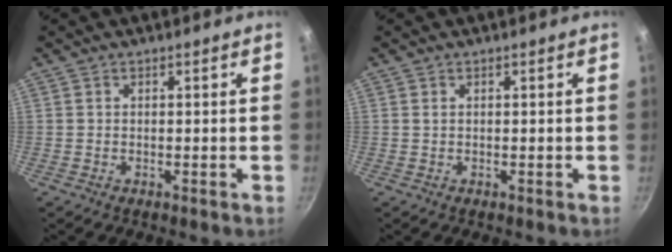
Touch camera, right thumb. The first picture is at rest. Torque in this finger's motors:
{"motor_torque": [0.03, 0.23, -0.02, 0.40, -0.02]}